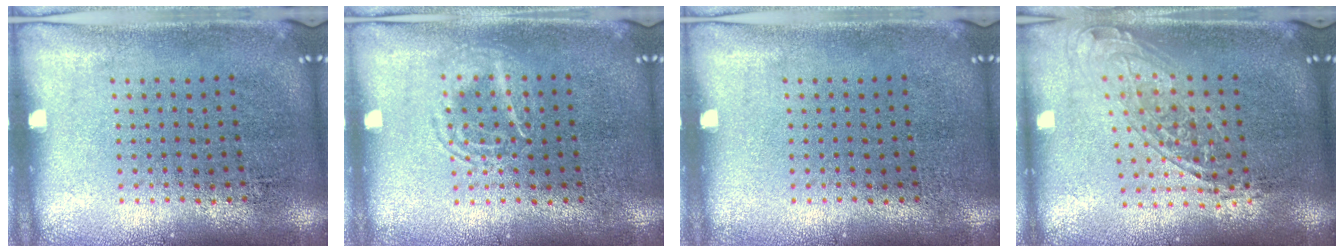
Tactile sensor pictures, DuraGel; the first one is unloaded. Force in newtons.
{"total": 1.7, "press": 1.7, "slide": 0.2}
{"total": 0.0}
{"total": 1.7, "press": 1.4, "slide": 1.0}